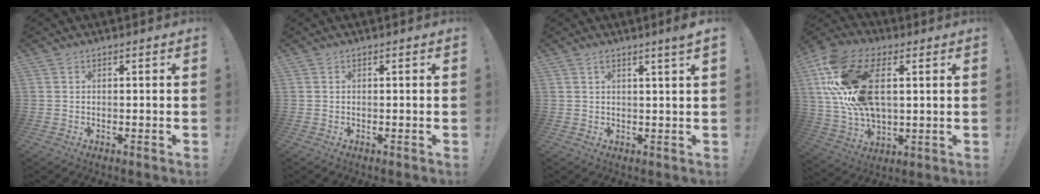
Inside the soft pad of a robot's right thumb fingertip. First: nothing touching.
{"total": 0.0}
{"total": 3.0, "force": [1.6, -0.5, 2.5], "torque": [-0.041, -0.010, 0.024]}
{"total": 22.8, "force": [6.1, 13.6, 17.2], "torque": [-0.342, -0.012, 0.110]}